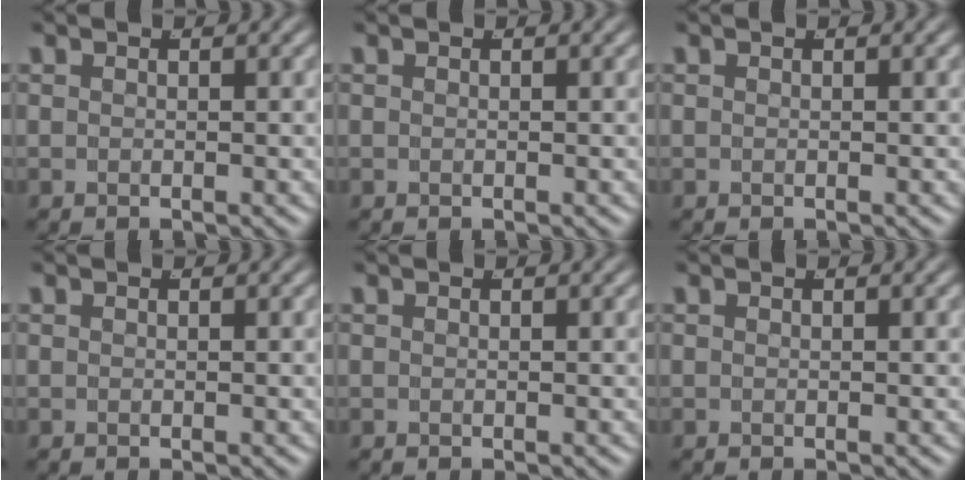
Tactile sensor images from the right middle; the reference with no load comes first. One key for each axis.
{"total": 0.0}
{"total": 0.0}
{"total": 0.0}
{"total": 0.0}
{"total": 0.0}